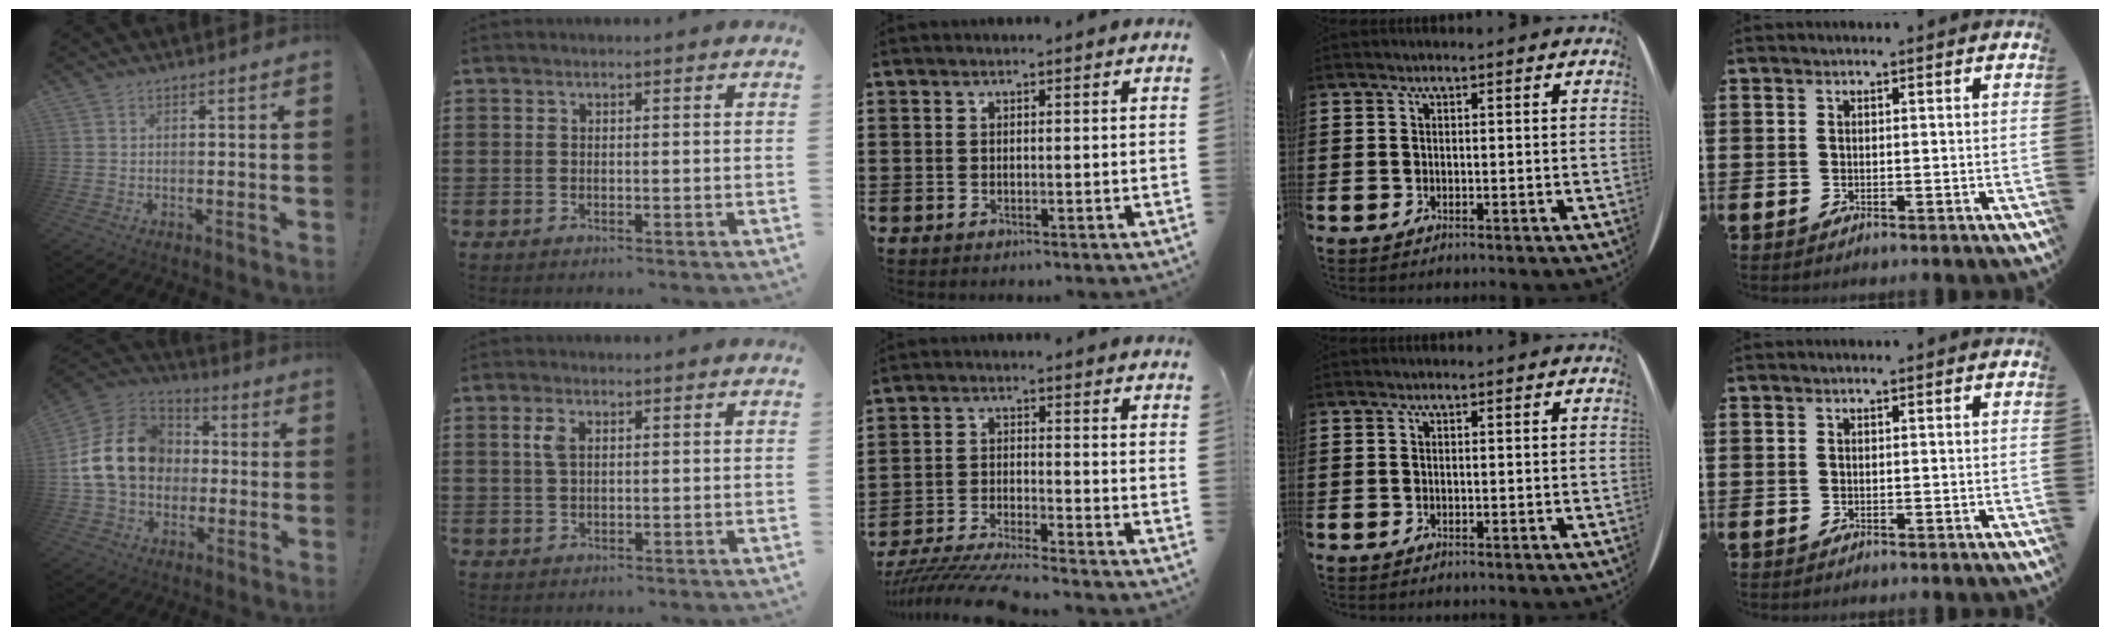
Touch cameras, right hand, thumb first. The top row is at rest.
{"thumb": {"total": 19.1, "force": [1.4, 15.1, 11.7], "torque": [-0.199, 0.019, 0.038]}, "index": {"total": 2.7, "force": [0.8, 1.3, 2.2], "torque": [-0.049, 0.006, 0.013]}, "middle": {"total": 6.4, "force": [-6.1, -0.1, 1.9], "torque": [-0.045, -0.014, -0.122]}}